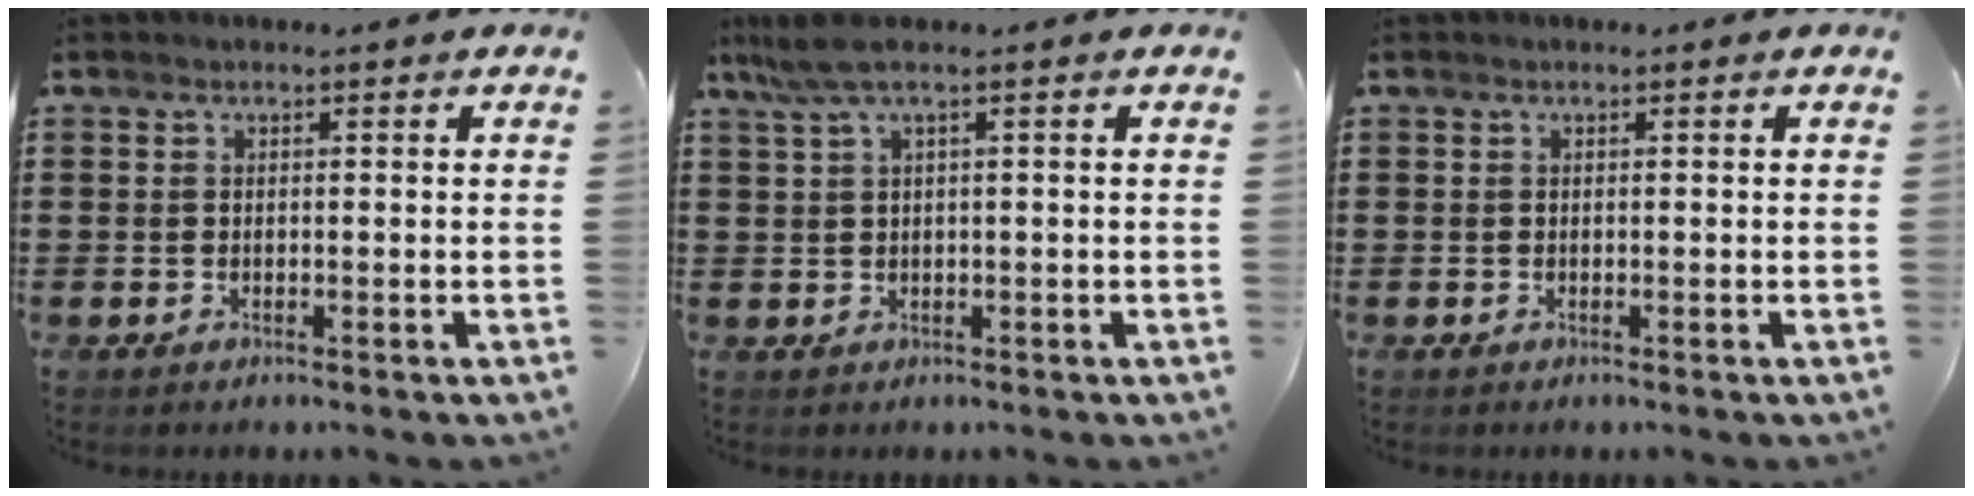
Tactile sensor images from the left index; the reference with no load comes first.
{"total": 3.2, "force": [1.2, 0.2, 3.0], "torque": [-0.075, -0.006, 0.017]}
{"total": 0.0}